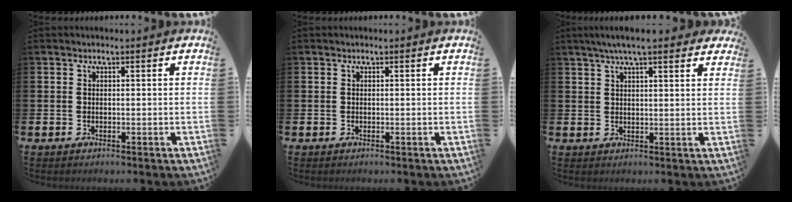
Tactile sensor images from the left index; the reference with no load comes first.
{"total": 0.0}
{"total": 5.2, "force": [4.3, 0.7, 2.7], "torque": [-0.051, -0.008, 0.075]}